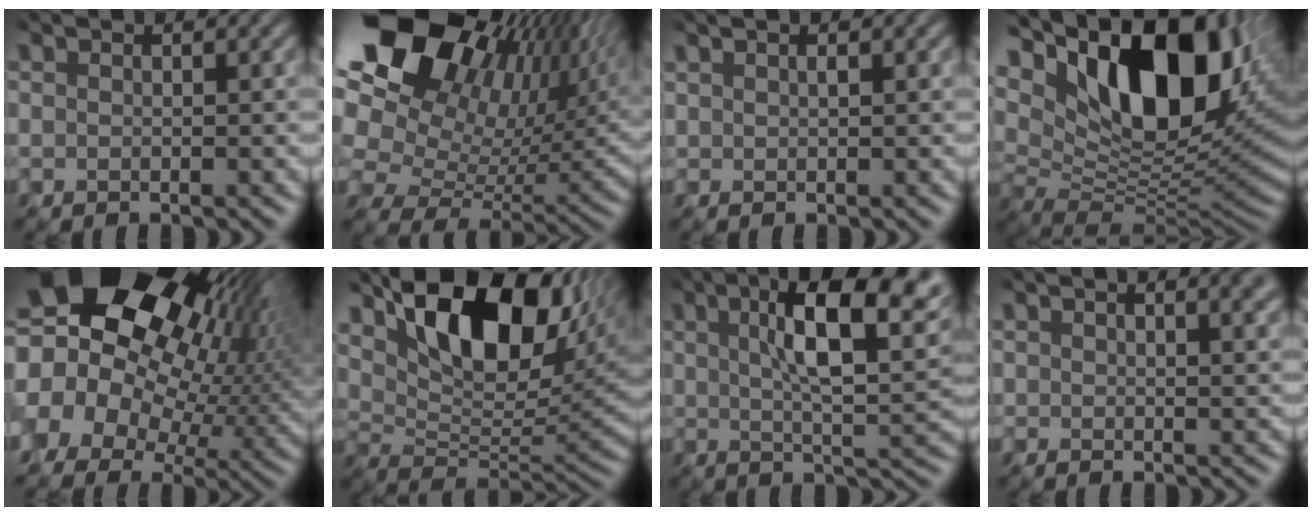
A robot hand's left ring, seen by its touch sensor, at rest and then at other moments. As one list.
[{"total": 19.0, "force": [9.6, 11.3, 11.9], "torque": [-0.221, 0.046, 0.160]}, {"total": 0.6, "force": [0.4, 0.2, 0.4], "torque": [-0.011, 0.002, 0.009]}, {"total": 14.8, "force": [6.4, 7.2, 11.2], "torque": [-0.166, 0.007, 0.110]}, {"total": 19.9, "force": [5.6, 13.7, 13.3], "torque": [-0.193, 0.032, 0.103]}, {"total": 12.6, "force": [6.1, 6.5, 8.9], "torque": [-0.144, -0.006, 0.113]}, {"total": 11.5, "force": [4.4, 3.3, 10.1], "torque": [-0.150, 0.012, 0.067]}, {"total": 5.9, "force": [3.4, 2.5, 4.1], "torque": [-0.019, 0.028, 0.027]}]